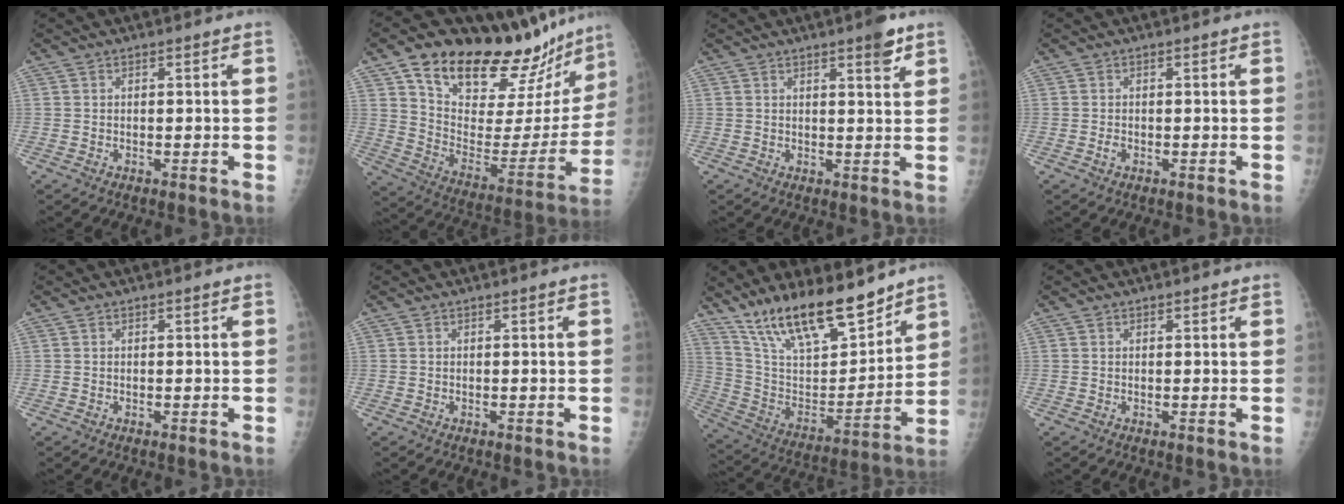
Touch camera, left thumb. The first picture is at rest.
{"total": 29.4, "force": [23.2, 10.2, 14.9], "torque": [-0.196, -0.101, 0.346]}
{"total": 4.2, "force": [2.8, 0.9, 3.1], "torque": [-0.037, -0.016, 0.035]}
{"total": 0.9, "force": [-0.3, 0.7, 0.6], "torque": [-0.010, 0.000, -0.006]}
{"total": 0.0}
{"total": 0.0}
{"total": 20.9, "force": [16.1, 6.5, 11.6], "torque": [-0.168, -0.082, 0.292]}
{"total": 0.6, "force": [0.4, 0.3, 0.2], "torque": [0.002, -0.002, 0.003]}